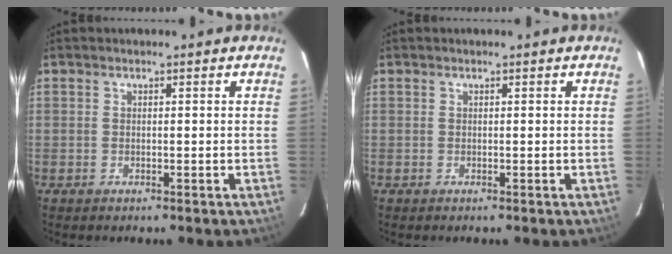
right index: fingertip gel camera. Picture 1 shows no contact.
{"total": 0.0}